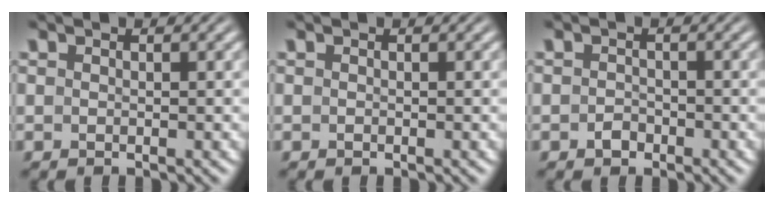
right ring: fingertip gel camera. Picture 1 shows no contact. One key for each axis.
{"total": 0.0}
{"total": 1.0, "fx": -0.9, "fy": 0.4, "fz": 0.1, "tx": 0.003, "ty": -0.004, "tz": -0.011}